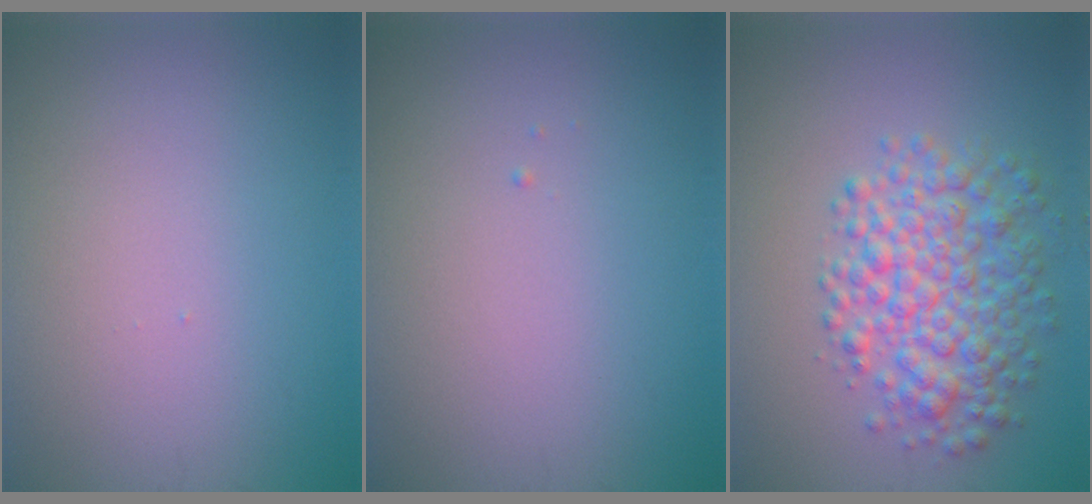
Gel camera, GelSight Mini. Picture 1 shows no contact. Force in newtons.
{"total": 0.0}
{"total": 6.0, "press": 6.0, "slide": 0.1}